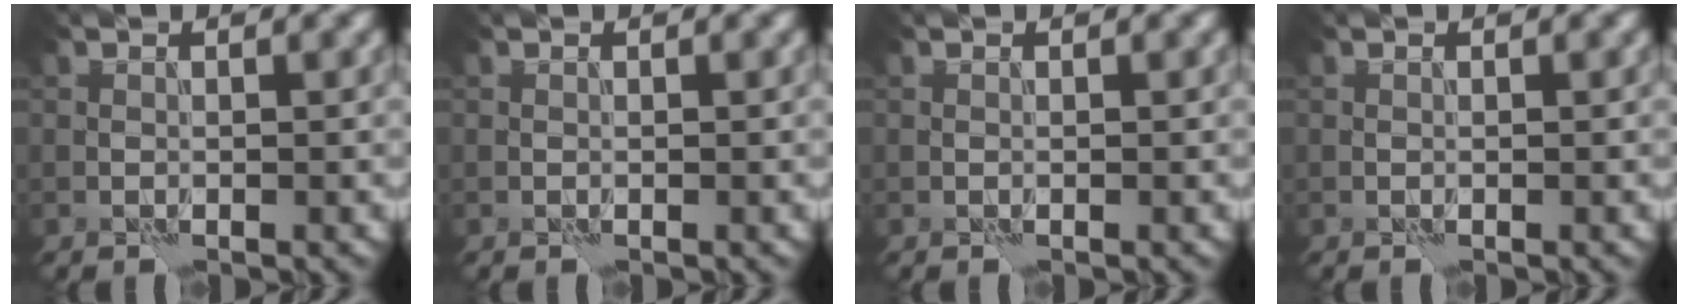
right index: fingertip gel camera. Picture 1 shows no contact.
{"total": 0.0}
{"total": 0.0}
{"total": 0.0}